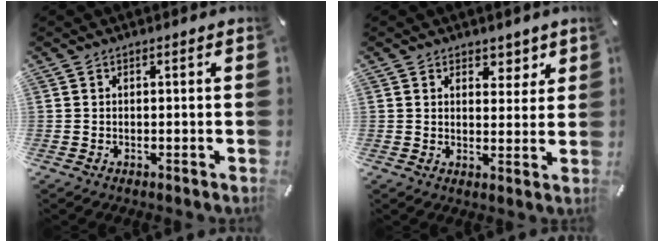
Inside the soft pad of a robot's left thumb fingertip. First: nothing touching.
{"total": 4.6, "force": [3.0, 3.4, 0.5], "torque": [0.014, -0.025, 0.048]}